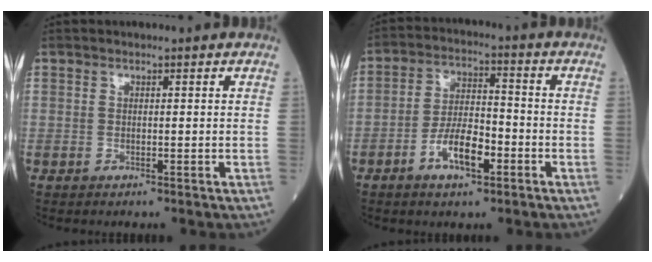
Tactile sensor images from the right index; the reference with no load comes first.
{"total": 7.9, "force": [-3.7, 2.7, 6.4], "torque": [-0.125, 0.007, -0.066]}